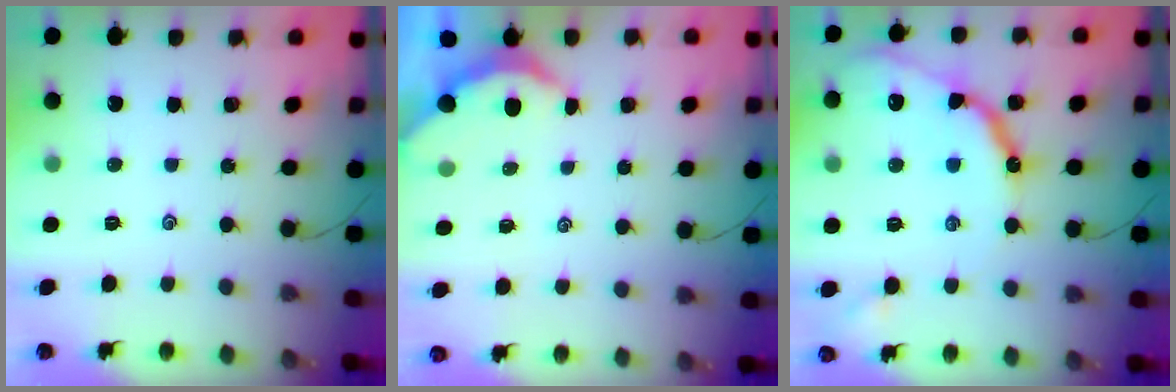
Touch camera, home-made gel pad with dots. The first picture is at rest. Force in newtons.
{"total": 2.2, "press": 2.2, "slide": 0.4}
{"total": 14.3, "press": 14.2, "slide": 1.0}